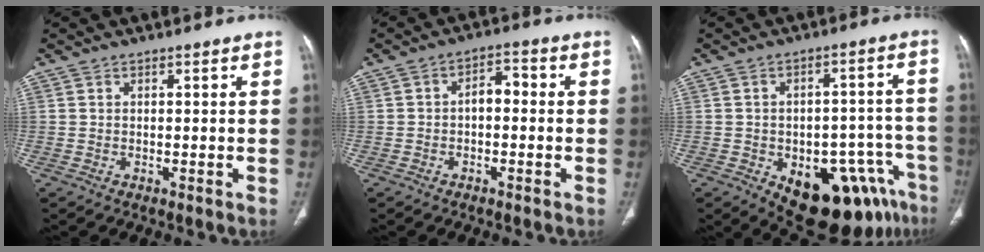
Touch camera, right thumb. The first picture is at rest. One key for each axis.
{"total": 4.1, "fx": -0.6, "fy": 2.5, "fz": 3.2, "tx": -0.038, "ty": 0.023, "tz": -0.017}
{"total": 19.2, "fx": -9.7, "fy": 9.7, "fz": 13.5, "tx": -0.107, "ty": 0.061, "tz": -0.114}